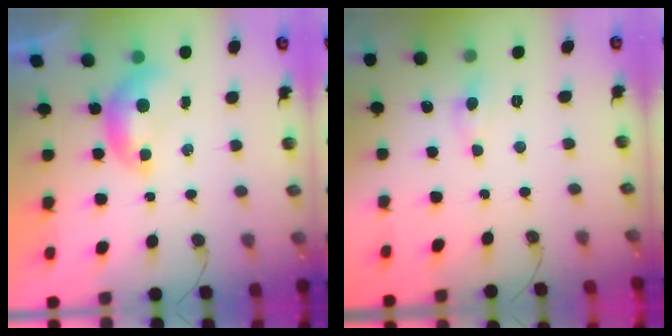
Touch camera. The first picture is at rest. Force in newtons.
{"total": 2.4, "press": 2.3, "slide": 0.8}